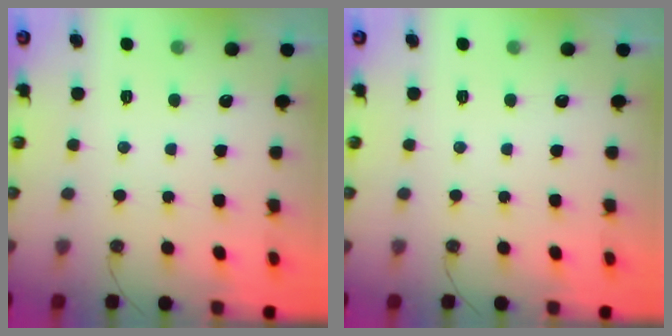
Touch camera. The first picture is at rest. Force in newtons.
{"total": 0.0}